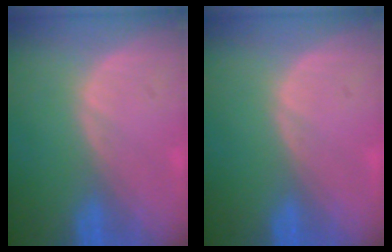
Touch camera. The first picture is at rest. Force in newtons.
{"total": 0.0}